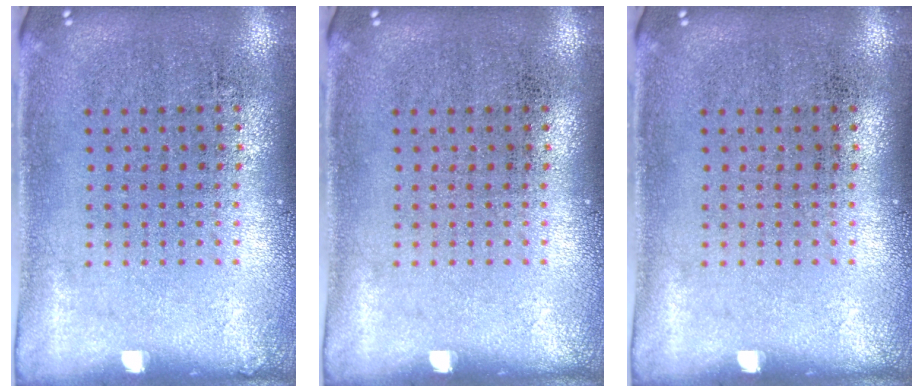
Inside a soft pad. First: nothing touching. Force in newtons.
{"total": 0.0}
{"total": 0.0}